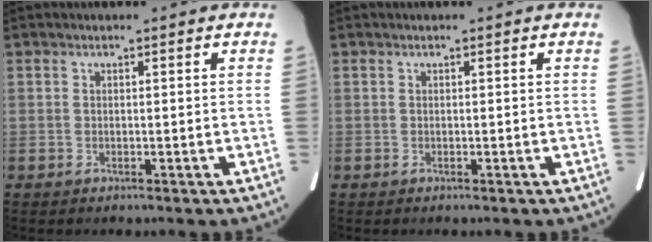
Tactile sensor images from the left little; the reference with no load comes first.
{"total": 0.0}